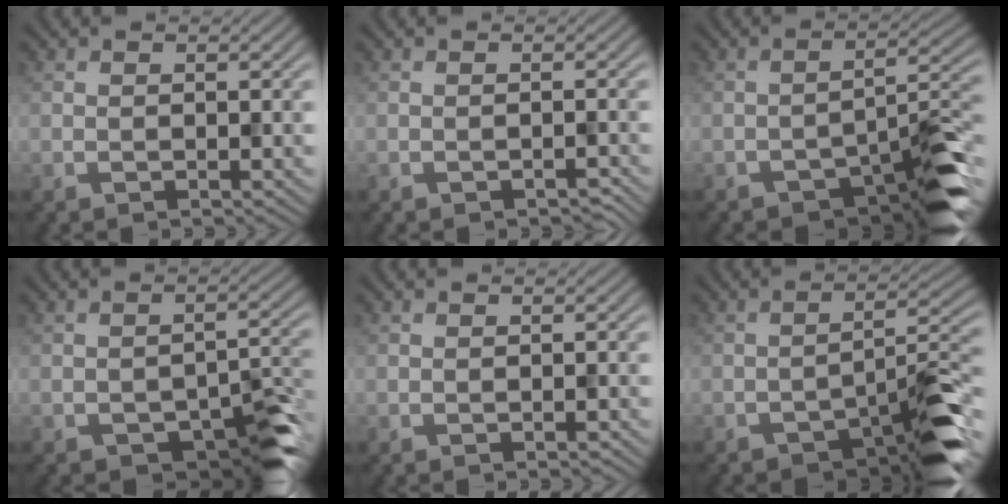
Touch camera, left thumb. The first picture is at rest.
{"total": 0.8, "force": [-0.7, 0.2, 0.3], "torque": [-0.005, -0.001, -0.012]}
{"total": 8.6, "force": [-5.7, 2.5, 5.9], "torque": [-0.073, 0.006, -0.094]}
{"total": 6.3, "force": [-3.8, 2.8, 4.1], "torque": [-0.046, -0.003, -0.052]}
{"total": 0.0}
{"total": 7.9, "force": [-5.5, 1.8, 5.4], "torque": [-0.071, 0.012, -0.090]}